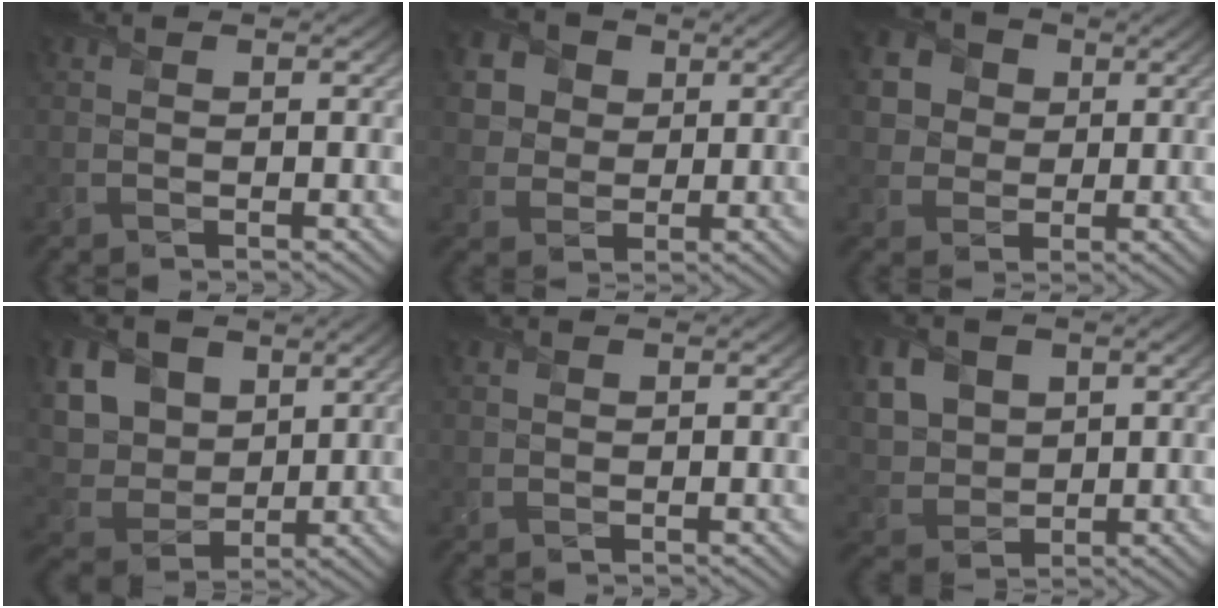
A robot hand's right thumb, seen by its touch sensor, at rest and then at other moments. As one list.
[{"total": 8.3, "force": [3.3, 6.7, 3.7], "torque": [-0.135, 0.016, 0.058]}, {"total": 7.5, "force": [2.5, 6.3, 3.3], "torque": [-0.115, 0.016, 0.034]}, {"total": 11.4, "force": [4.5, 8.3, 6.5], "torque": [-0.193, 0.006, 0.094]}, {"total": 0.9, "force": [0.4, 0.7, 0.3], "torque": [-0.009, -0.002, 0.008]}, {"total": 7.1, "force": [2.6, 5.2, 4.1], "torque": [-0.122, 0.003, 0.049]}]